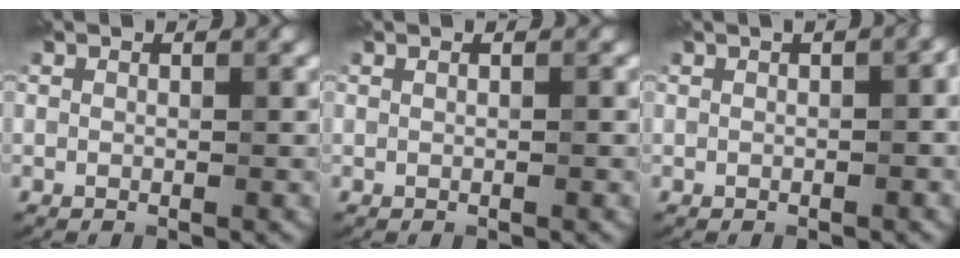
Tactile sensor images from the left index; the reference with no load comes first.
{"total": 0.6, "force": [0.2, 0.2, 0.5], "torque": [-0.007, -0.001, -0.001]}
{"total": 2.8, "force": [0.5, 1.1, 2.5], "torque": [-0.018, 0.012, 0.006]}